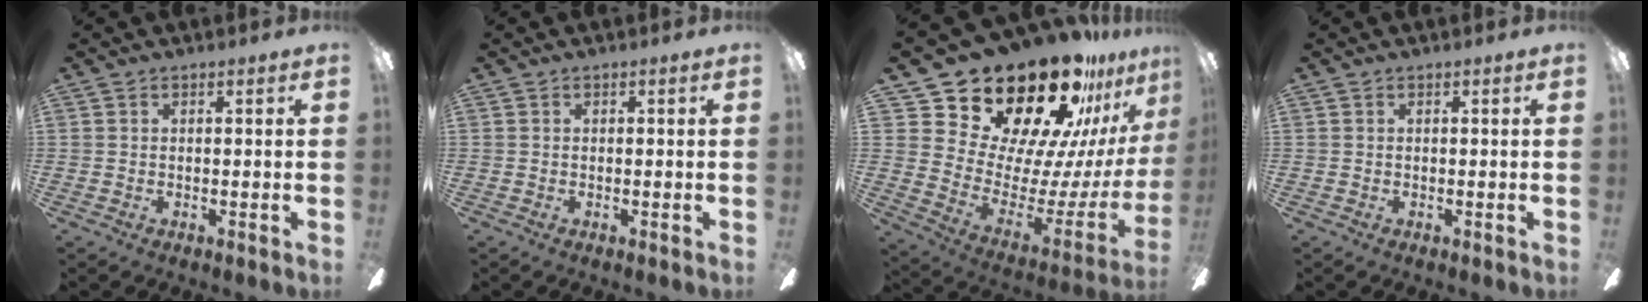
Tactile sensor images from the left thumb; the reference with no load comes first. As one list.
[{"total": 0.0}, {"total": 29.0, "force": [22.9, 12.5, 12.7], "torque": [-0.198, -0.183, 0.431]}, {"total": 0.0}]